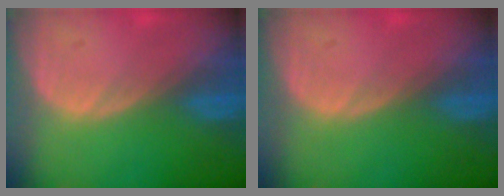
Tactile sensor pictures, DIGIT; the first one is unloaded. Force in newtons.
{"total": 0.0}